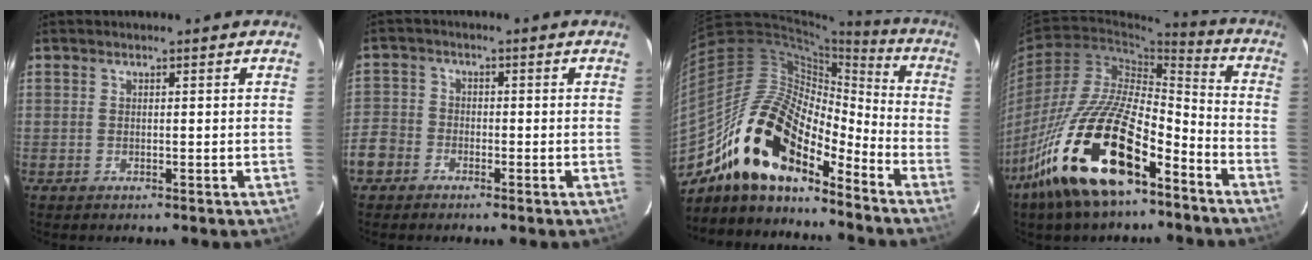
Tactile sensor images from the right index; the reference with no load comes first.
{"total": 7.3, "force": [-3.7, 5.9, 1.8], "torque": [-0.051, 0.024, -0.078]}
{"total": 20.7, "force": [-14.5, 8.3, 12.2], "torque": [-0.228, -0.002, -0.282]}
{"total": 22.0, "force": [-13.1, 8.0, 15.7], "torque": [-0.301, -0.008, -0.242]}